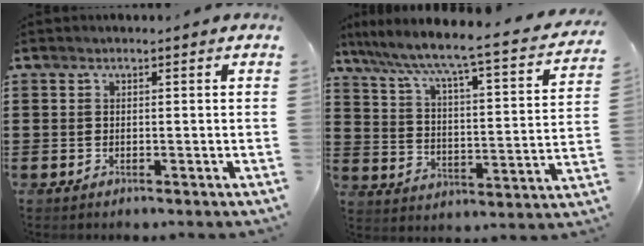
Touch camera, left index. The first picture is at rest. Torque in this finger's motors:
{"motor_torque": [1.77, -0.37, 0.59, 0.21]}